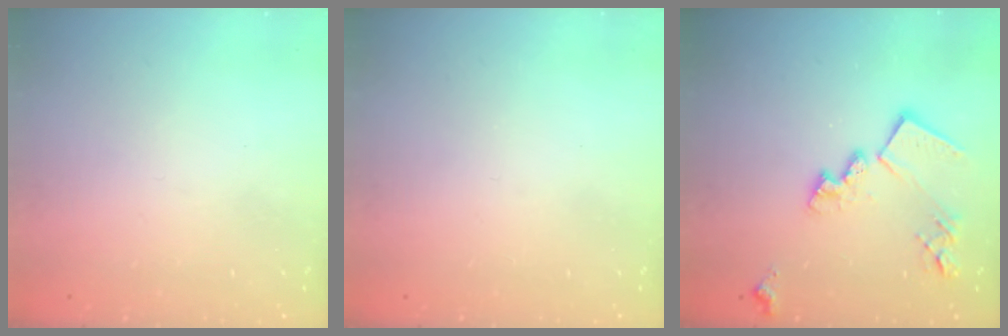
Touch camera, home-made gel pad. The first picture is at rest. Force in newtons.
{"total": 0.0}
{"total": 17.0, "press": 17.0, "slide": 1.0}